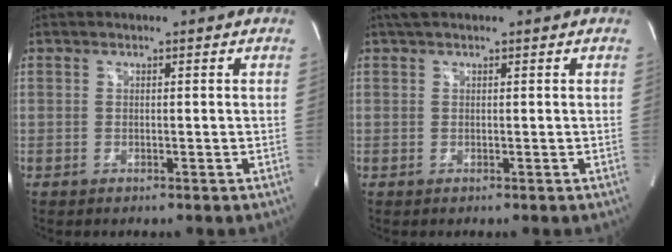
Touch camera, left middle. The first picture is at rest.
{"total": 1.8, "force": [1.4, 0.7, 1.0], "torque": [-0.021, 0.016, 0.025]}